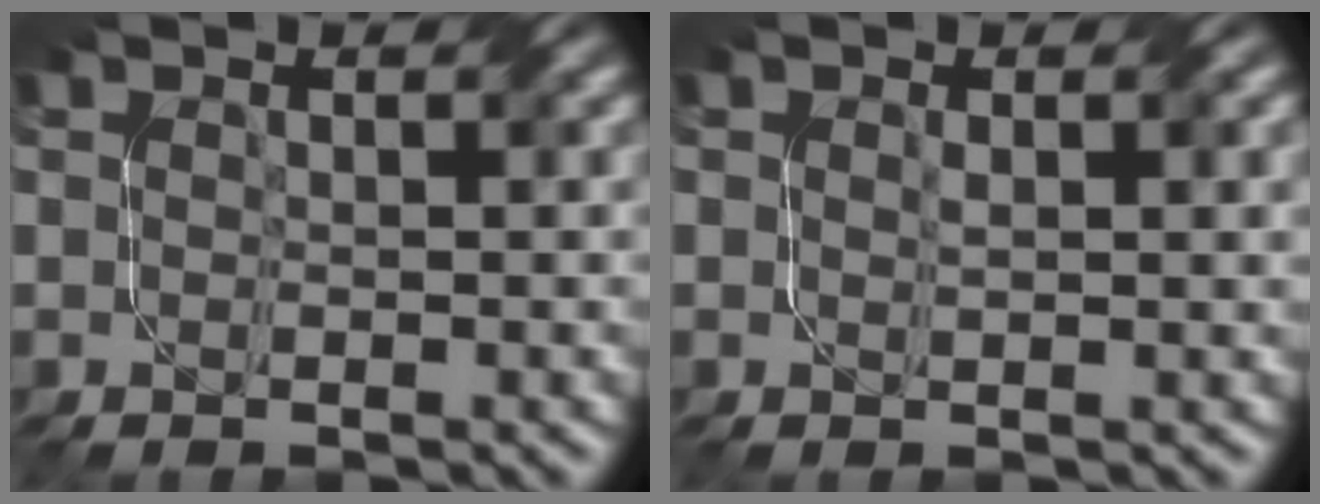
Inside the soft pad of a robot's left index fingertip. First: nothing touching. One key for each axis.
{"total": 1.5, "fx": 0.4, "fy": 0.5, "fz": 1.4, "tx": -0.021, "ty": -0.002, "tz": 0.010}